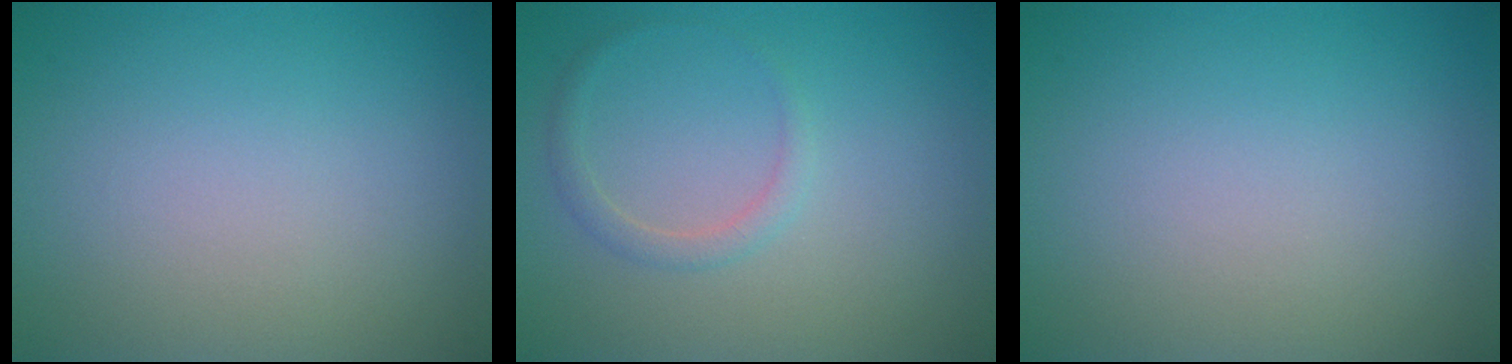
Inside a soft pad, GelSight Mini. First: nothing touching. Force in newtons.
{"total": 1.3, "press": 1.3, "slide": 0.1}
{"total": 0.0}